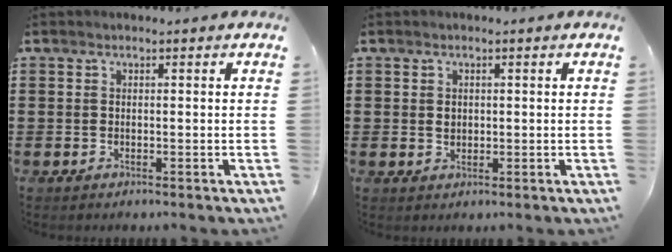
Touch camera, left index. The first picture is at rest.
{"total": 1.3, "force": [0.2, 1.1, 0.6], "torque": [-0.016, 0.007, 0.004]}